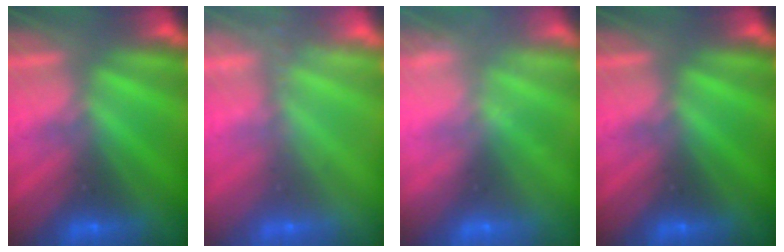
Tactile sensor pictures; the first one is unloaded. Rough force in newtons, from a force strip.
{"total": 2.4}
{"total": 2.3}
{"total": 0.0}